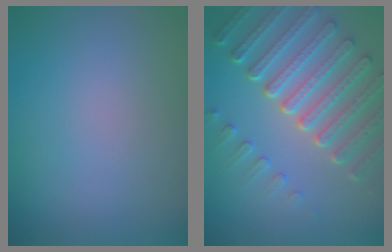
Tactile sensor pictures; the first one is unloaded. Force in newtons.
{"total": 7.2, "press": 5.5, "slide": 4.6}